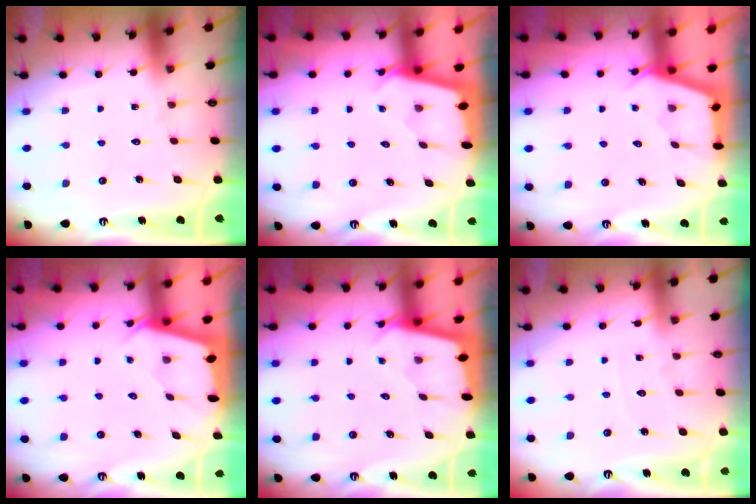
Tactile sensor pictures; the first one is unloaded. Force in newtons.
{"total": 1.8, "press": 1.8, "slide": 0.2}
{"total": 2.8, "press": 2.8, "slide": 0.3}
{"total": 2.1, "press": 2.1, "slide": 0.3}
{"total": 1.8, "press": 1.8, "slide": 0.2}
{"total": 2.0, "press": 2.0, "slide": 0.3}